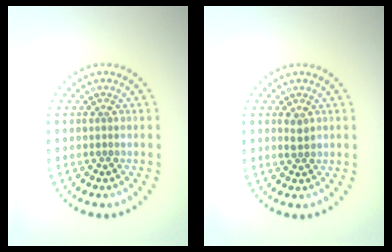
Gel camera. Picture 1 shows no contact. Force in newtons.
{"total": 1.2, "press": 1.1, "slide": 0.3}